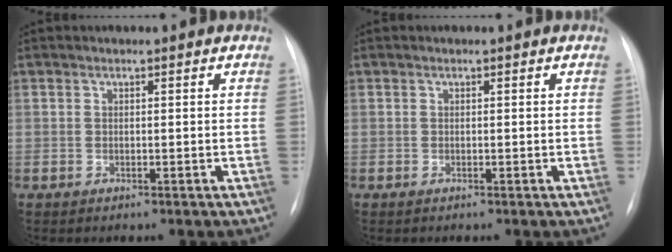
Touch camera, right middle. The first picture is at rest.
{"total": 0.0}